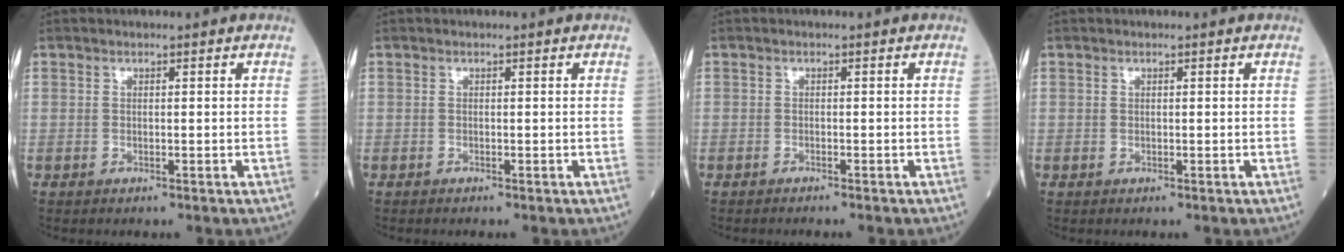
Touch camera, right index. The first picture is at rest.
{"total": 0.0}
{"total": 1.3, "force": [-1.2, -0.1, 0.4], "torque": [-0.006, 0.000, -0.017]}
{"total": 0.0}